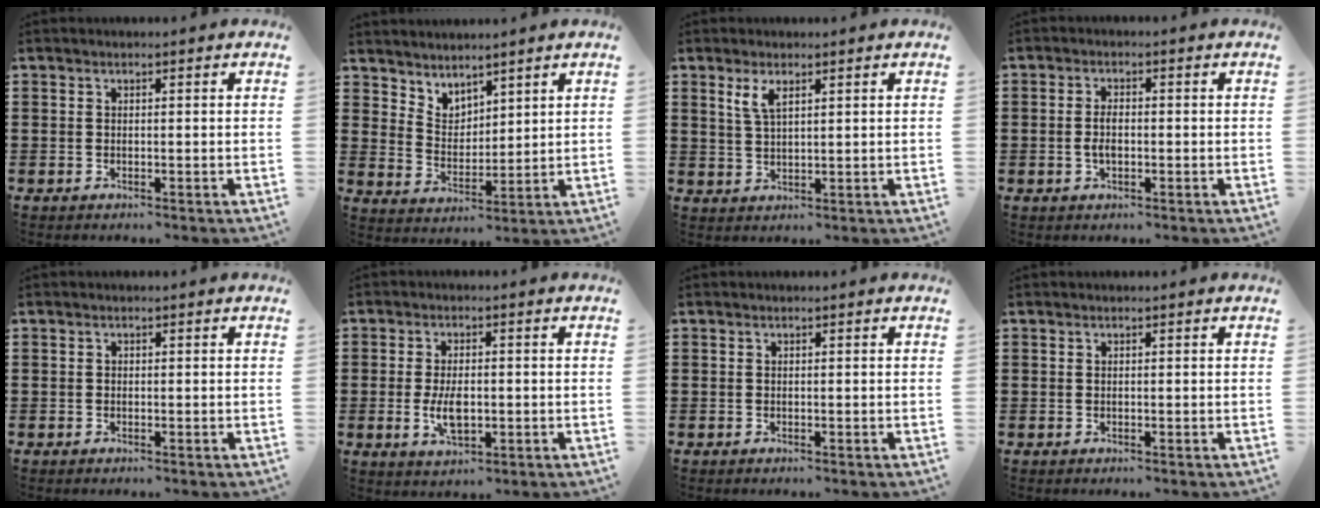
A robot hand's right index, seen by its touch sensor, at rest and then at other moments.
{"total": 4.1, "force": [3.8, 1.4, -0.5], "torque": [-0.007, -0.014, 0.073]}
{"total": 3.2, "force": [1.7, 1.1, 2.5], "torque": [-0.054, 0.005, 0.029]}
{"total": 2.9, "force": [-0.4, 1.4, 2.5], "torque": [-0.054, 0.000, -0.010]}
{"total": 0.0}
{"total": 5.0, "force": [-0.7, 2.6, 4.3], "torque": [-0.095, -0.003, -0.016]}
{"total": 0.0}
{"total": 0.0}